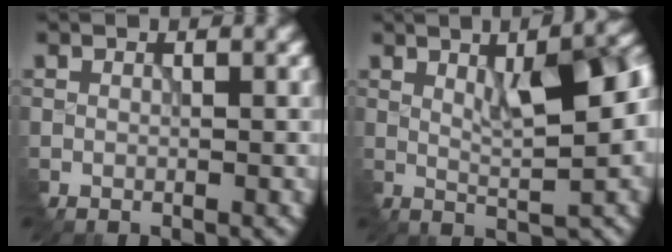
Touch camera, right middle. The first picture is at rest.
{"total": 8.0, "force": [1.7, 2.0, 7.6], "torque": [-0.114, 0.007, 0.031]}